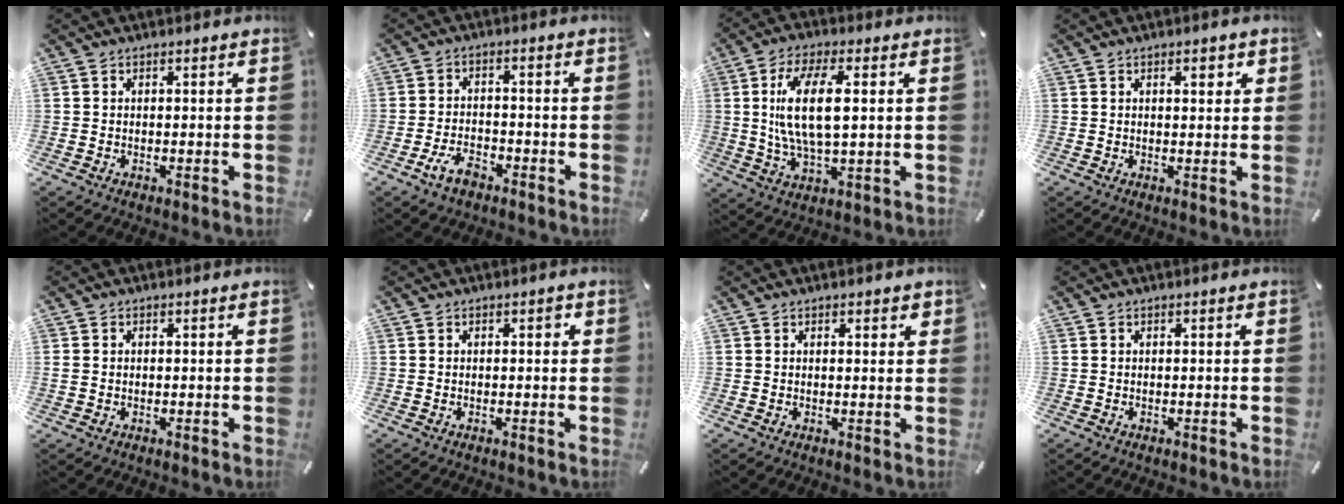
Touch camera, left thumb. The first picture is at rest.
{"total": 6.0, "force": [-3.8, 3.3, 3.3], "torque": [-0.075, 0.018, -0.073]}
{"total": 13.1, "force": [2.3, 5.1, 11.8], "torque": [-0.245, -0.004, 0.033]}
{"total": 2.6, "force": [1.2, 1.0, 2.1], "torque": [-0.028, 0.000, 0.015]}
{"total": 0.8, "force": [0.0, 0.6, 0.6], "torque": [-0.012, 0.003, -0.002]}
{"total": 0.9, "force": [0.2, 0.6, 0.7], "torque": [-0.007, 0.003, -0.001]}
{"total": 1.0, "force": [0.7, 0.6, 0.4], "torque": [0.000, -0.001, 0.011]}
{"total": 0.0}